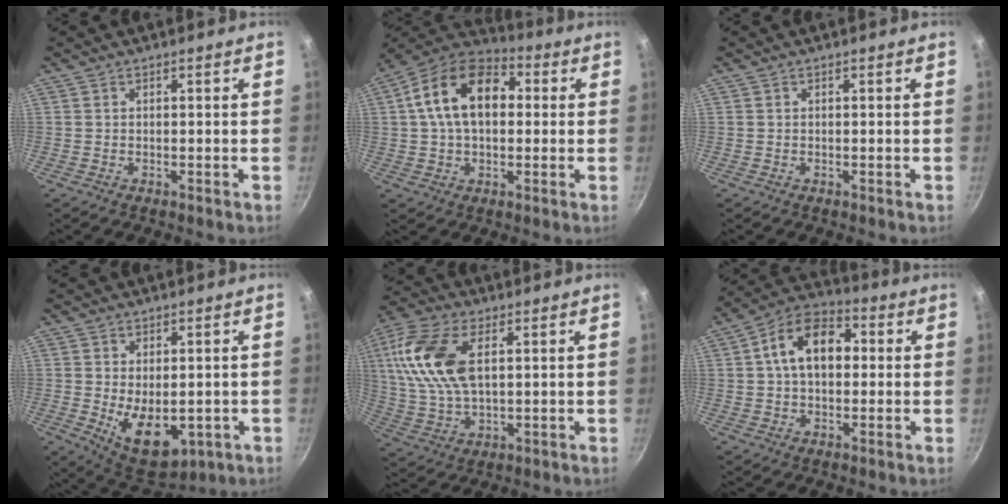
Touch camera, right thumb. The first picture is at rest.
{"total": 16.4, "force": [2.6, 10.6, 12.2], "torque": [-0.178, 0.029, 0.023]}
{"total": 0.0}
{"total": 10.7, "force": [-1.5, 6.4, 8.5], "torque": [-0.109, -0.015, 0.001]}
{"total": 16.0, "force": [4.3, 8.6, 12.8], "torque": [-0.254, -0.004, 0.082]}
{"total": 12.9, "force": [1.8, 8.5, 9.5], "torque": [-0.124, 0.029, 0.011]}